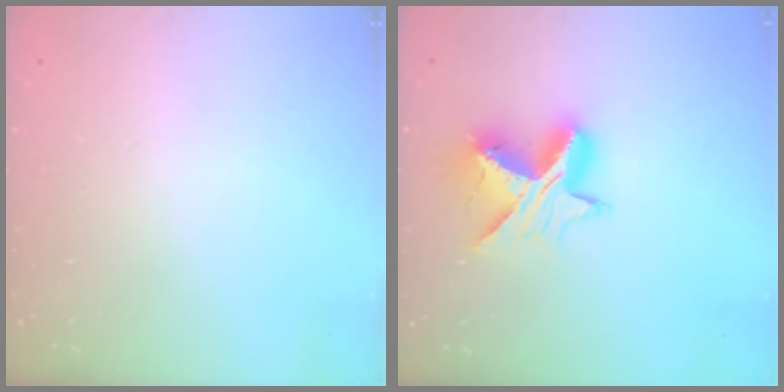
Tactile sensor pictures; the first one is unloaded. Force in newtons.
{"total": 11.0, "press": 11.0, "slide": 0.8}